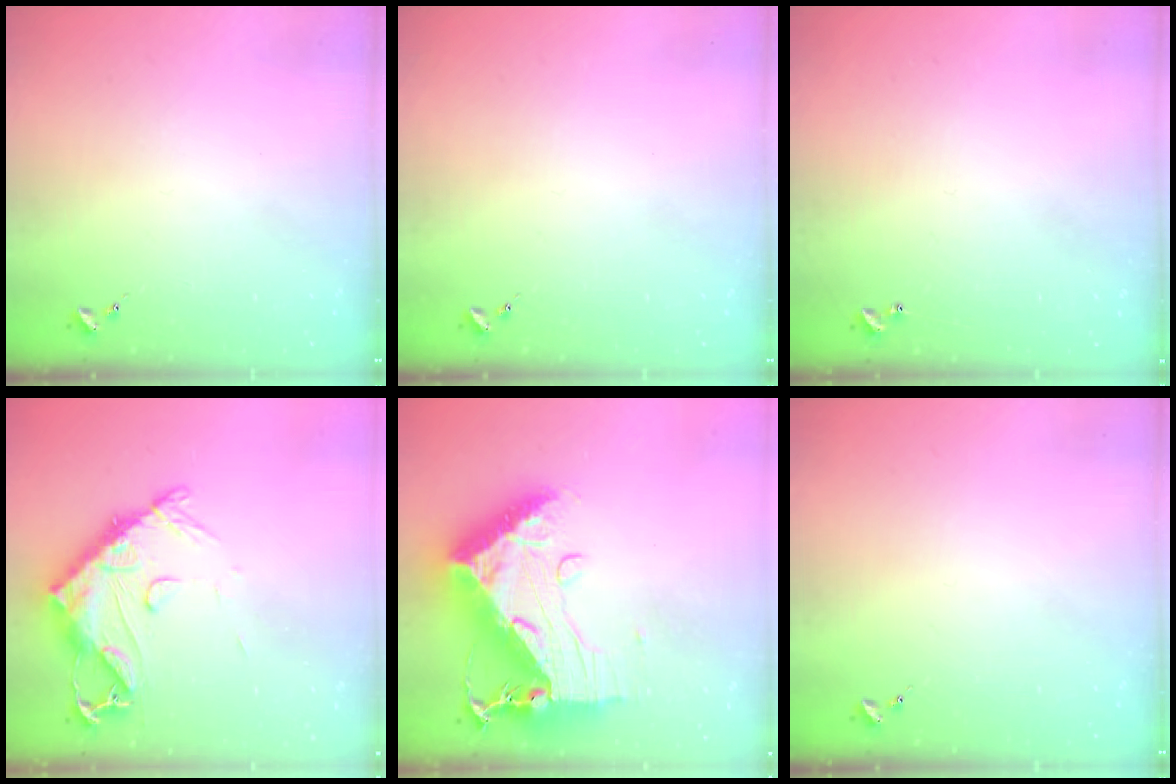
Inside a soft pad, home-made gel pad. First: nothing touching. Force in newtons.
{"total": 0.0}
{"total": 0.9, "press": 0.9, "slide": 0.2}
{"total": 14.2, "press": 14.2, "slide": 1.4}
{"total": 20.9, "press": 20.8, "slide": 1.9}
{"total": 0.0}